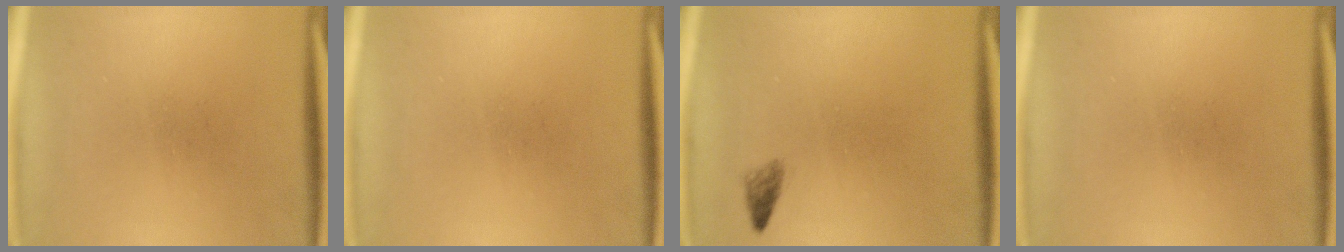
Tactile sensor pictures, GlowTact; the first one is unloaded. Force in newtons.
{"total": 0.0}
{"total": 1.1}
{"total": 0.0}